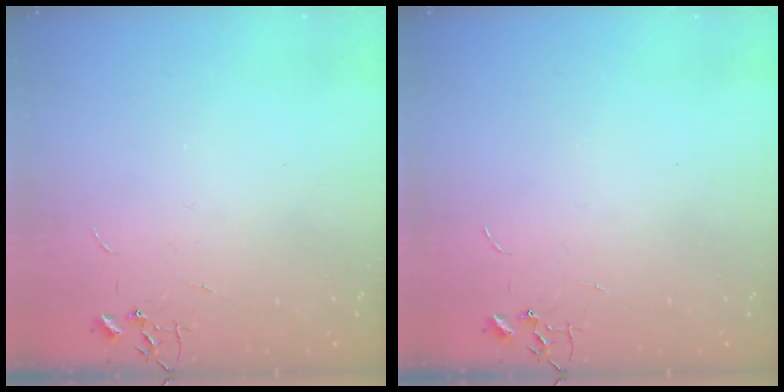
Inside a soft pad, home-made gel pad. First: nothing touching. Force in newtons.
{"total": 0.0}